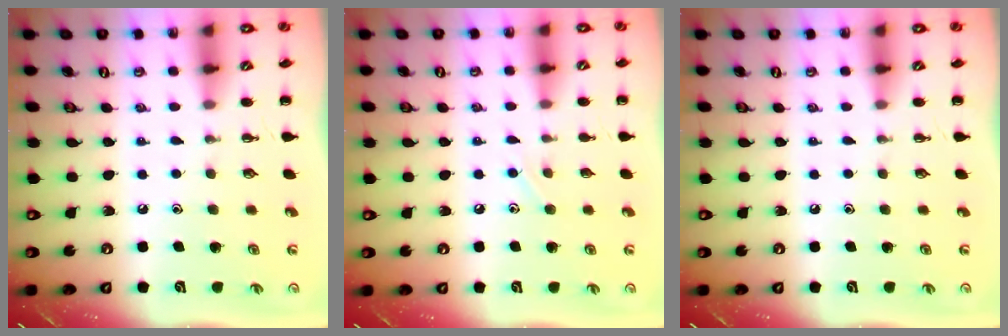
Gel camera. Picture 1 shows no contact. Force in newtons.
{"total": 4.1, "press": 3.9, "slide": 1.1}
{"total": 0.0}